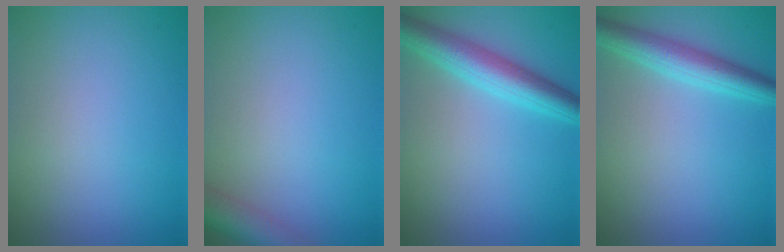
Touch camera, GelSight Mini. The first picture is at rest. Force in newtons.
{"total": 3.9, "press": 3.9, "slide": 0.2}
{"total": 4.9, "press": 4.9, "slide": 0.2}
{"total": 3.9, "press": 3.9, "slide": 0.2}